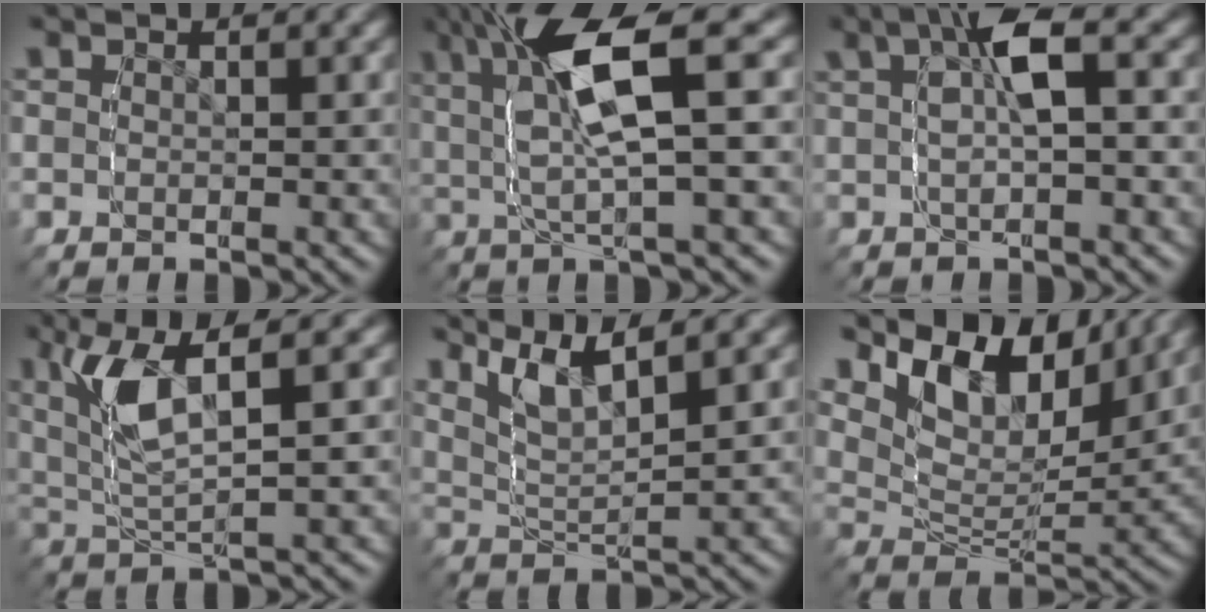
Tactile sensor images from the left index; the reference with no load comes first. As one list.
[{"total": 8.1, "force": [2.5, 2.7, 7.2], "torque": [-0.141, 0.007, 0.044]}, {"total": 5.2, "force": [1.4, 1.9, 4.6], "torque": [-0.078, 0.010, 0.027]}, {"total": 6.1, "force": [1.9, 2.8, 5.1], "torque": [-0.116, -0.005, 0.040]}, {"total": 6.7, "force": [3.9, 3.6, 4.2], "torque": [-0.101, -0.008, 0.065]}, {"total": 11.1, "force": [5.3, 6.5, 7.2], "torque": [-0.131, -0.003, 0.084]}]